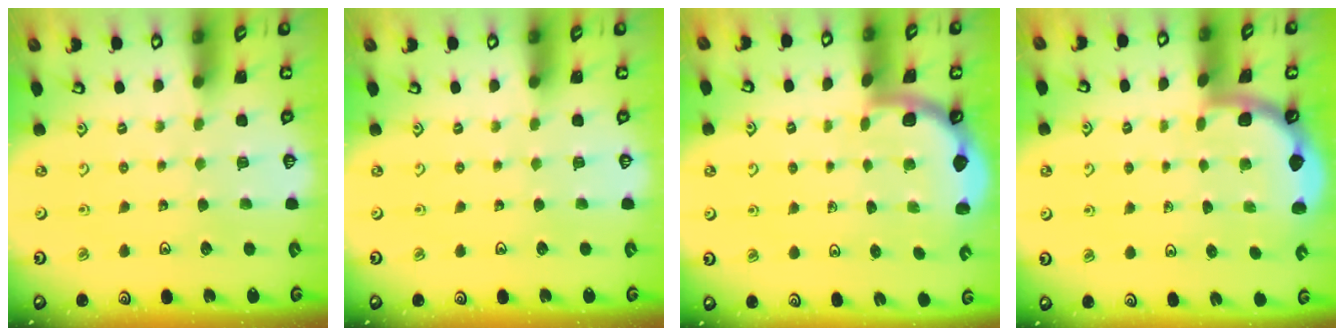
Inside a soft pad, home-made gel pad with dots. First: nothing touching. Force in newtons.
{"total": 0.0}
{"total": 1.6, "press": 1.6, "slide": 0.1}
{"total": 1.7, "press": 1.6, "slide": 0.1}